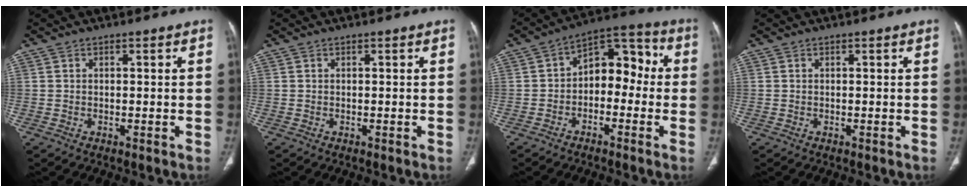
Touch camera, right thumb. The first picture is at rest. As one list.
[{"total": 0.0}, {"total": 10.5, "force": [-0.8, 6.9, 7.8], "torque": [-0.071, 0.049, -0.031]}, {"total": 0.0}]